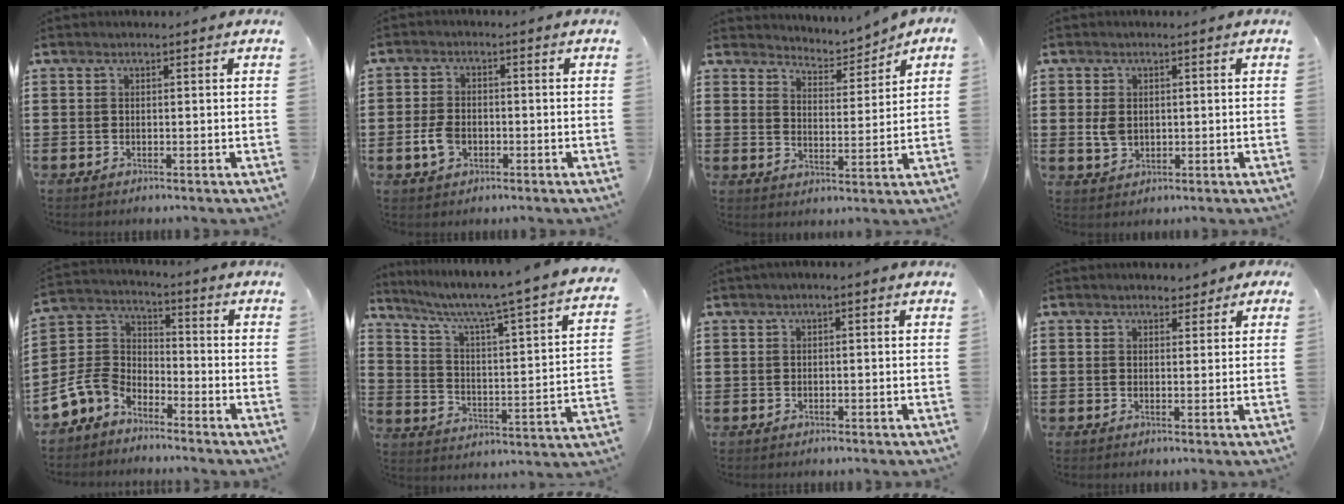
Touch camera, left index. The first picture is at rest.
{"total": 4.2, "force": [-1.1, 2.7, 2.9], "torque": [-0.074, 0.000, -0.024]}
{"total": 3.2, "force": [3.2, 0.3, -0.2], "torque": [-0.017, -0.022, 0.051]}
{"total": 3.0, "force": [0.2, 2.2, 2.0], "torque": [-0.059, 0.002, -0.002]}
{"total": 6.3, "force": [-5.0, 3.6, 1.1], "torque": [-0.060, 0.005, -0.109]}
{"total": 5.2, "force": [4.1, -0.5, 3.2], "torque": [-0.082, -0.048, 0.054]}
{"total": 0.8, "force": [-0.4, 0.1, 0.7], "torque": [-0.012, -0.001, -0.008]}
{"total": 2.2, "force": [1.8, 1.1, 0.6], "torque": [-0.010, 0.006, 0.030]}